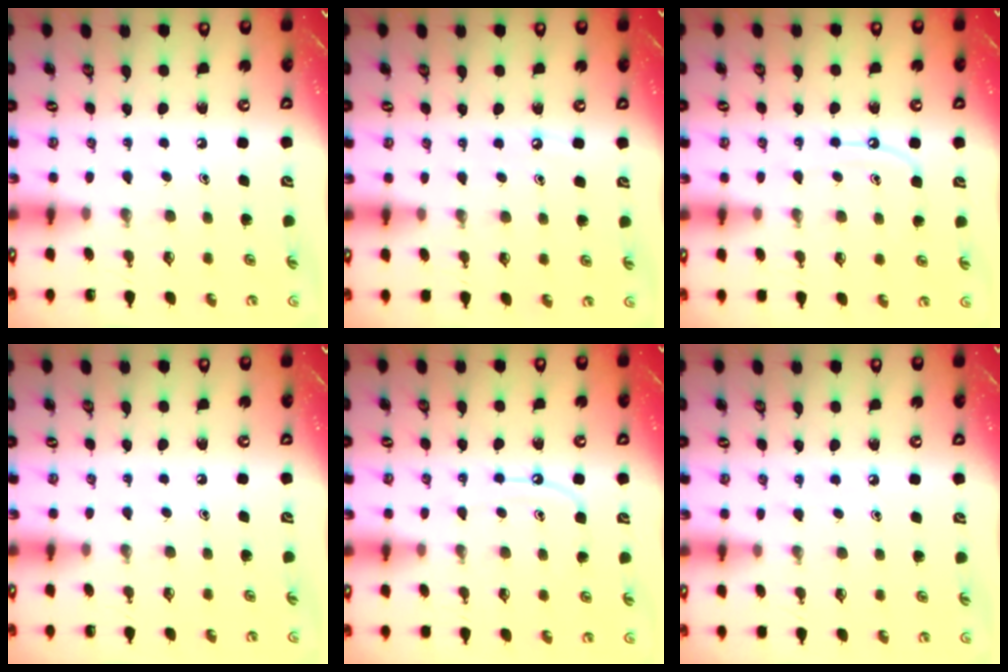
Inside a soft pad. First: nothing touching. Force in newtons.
{"total": 3.3, "press": 3.3, "slide": 0.5}
{"total": 6.9, "press": 6.9, "slide": 0.6}
{"total": 0.0}
{"total": 6.9, "press": 6.9, "slide": 0.6}
{"total": 6.8, "press": 6.7, "slide": 0.8}